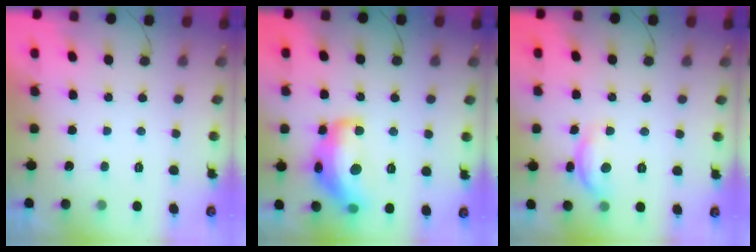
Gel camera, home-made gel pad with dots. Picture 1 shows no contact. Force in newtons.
{"total": 17.6, "press": 17.6, "slide": 0.9}
{"total": 9.6, "press": 9.6, "slide": 0.5}